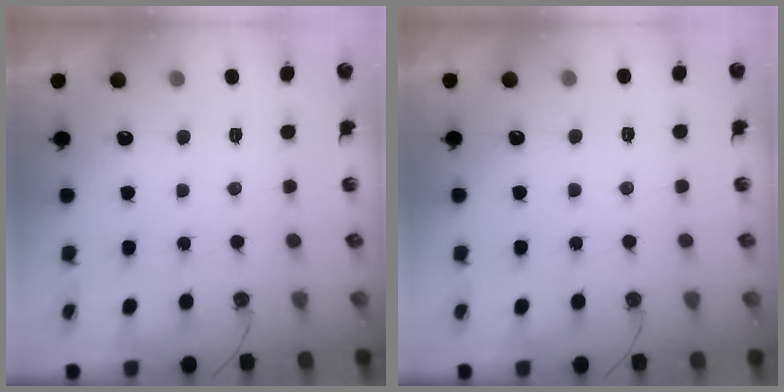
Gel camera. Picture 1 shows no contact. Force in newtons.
{"total": 3.6, "press": 3.6, "slide": 0.3}